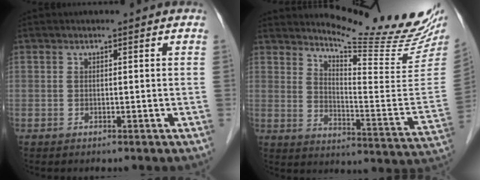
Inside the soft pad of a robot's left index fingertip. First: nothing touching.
{"total": 18.2, "force": [16.9, 0.5, 6.8], "torque": [-0.105, -0.110, 0.217]}